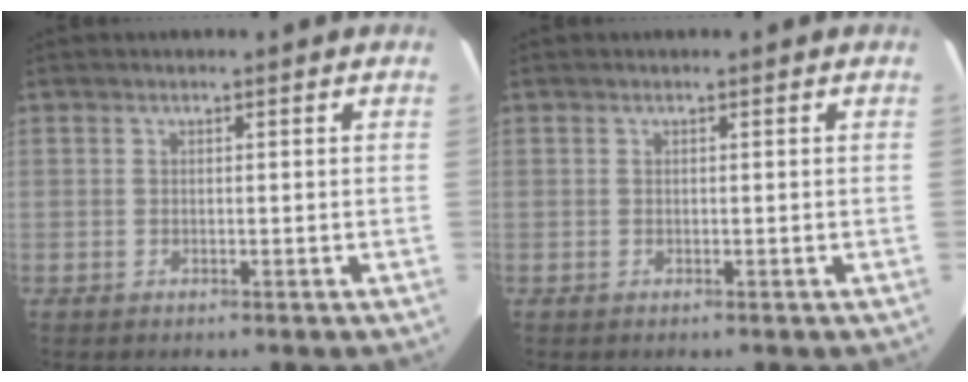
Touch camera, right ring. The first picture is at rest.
{"total": 0.0}